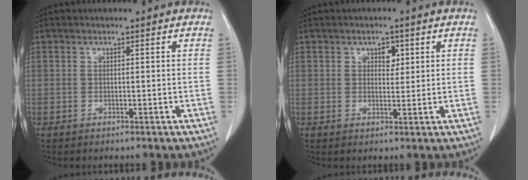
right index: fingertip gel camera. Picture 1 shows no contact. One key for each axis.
{"total": 2.3, "fx": 1.0, "fy": 1.4, "fz": 1.5, "tx": -0.018, "ty": 0.000, "tz": 0.014}